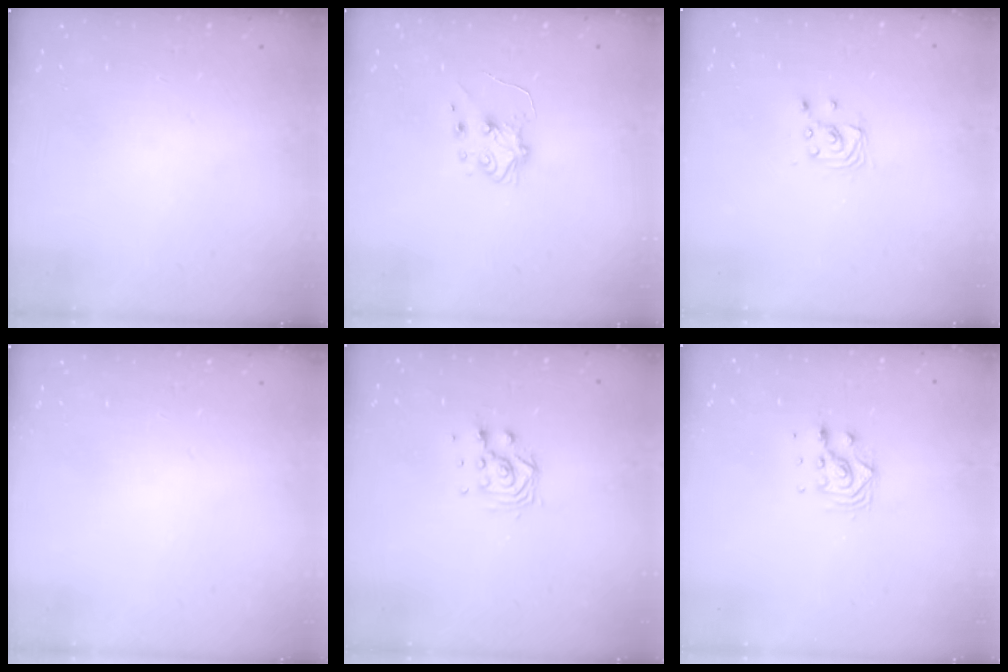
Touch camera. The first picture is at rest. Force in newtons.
{"total": 5.9, "press": 5.9, "slide": 0.9}
{"total": 2.8, "press": 2.8, "slide": 0.2}
{"total": 0.0}
{"total": 7.5, "press": 7.5, "slide": 0.4}
{"total": 7.6, "press": 7.5, "slide": 0.5}